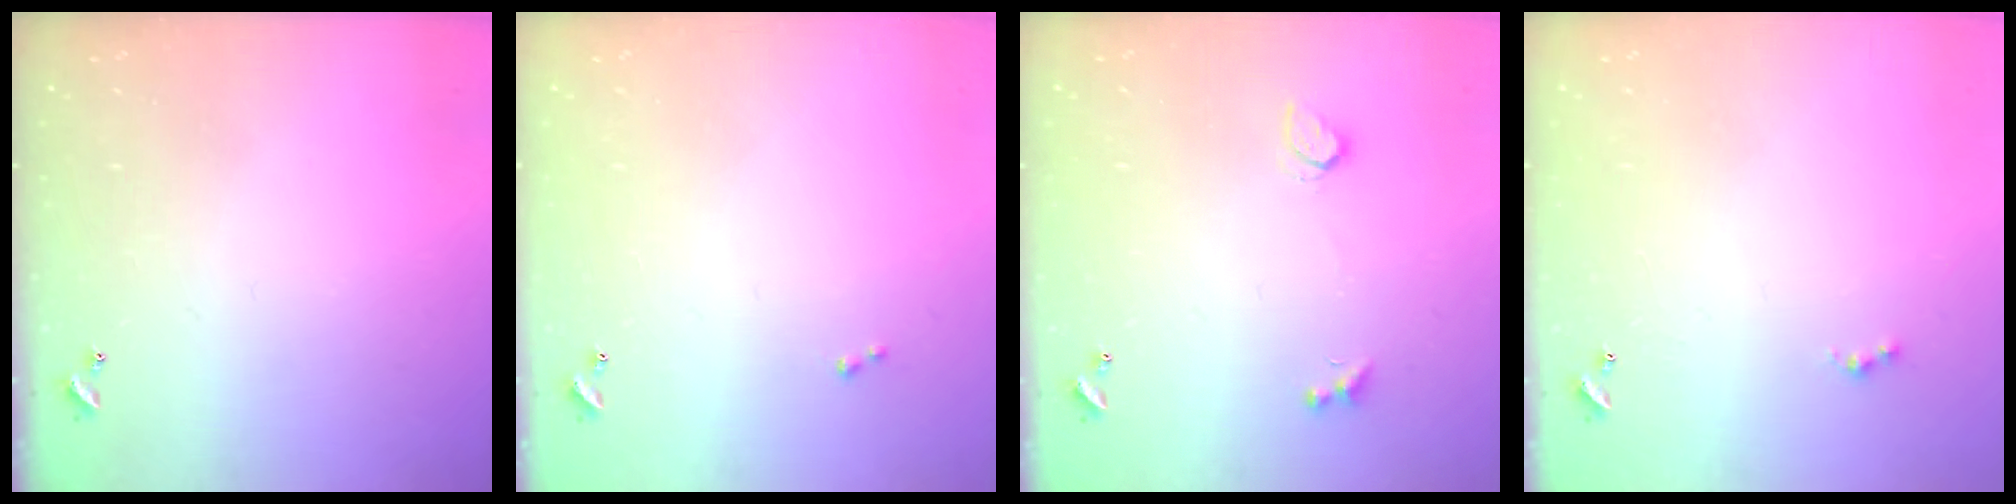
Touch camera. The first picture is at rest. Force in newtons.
{"total": 0.0}
{"total": 1.8, "press": 1.8, "slide": 0.5}
{"total": 0.8, "press": 0.5, "slide": 0.5}